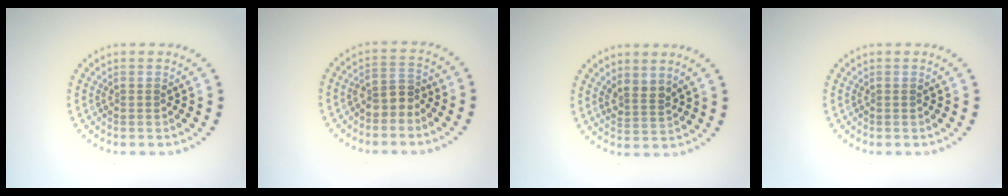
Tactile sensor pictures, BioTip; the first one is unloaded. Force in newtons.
{"total": 2.1, "press": 1.8, "slide": 1.0}
{"total": 1.9, "press": 1.4, "slide": 1.3}
{"total": 0.0}